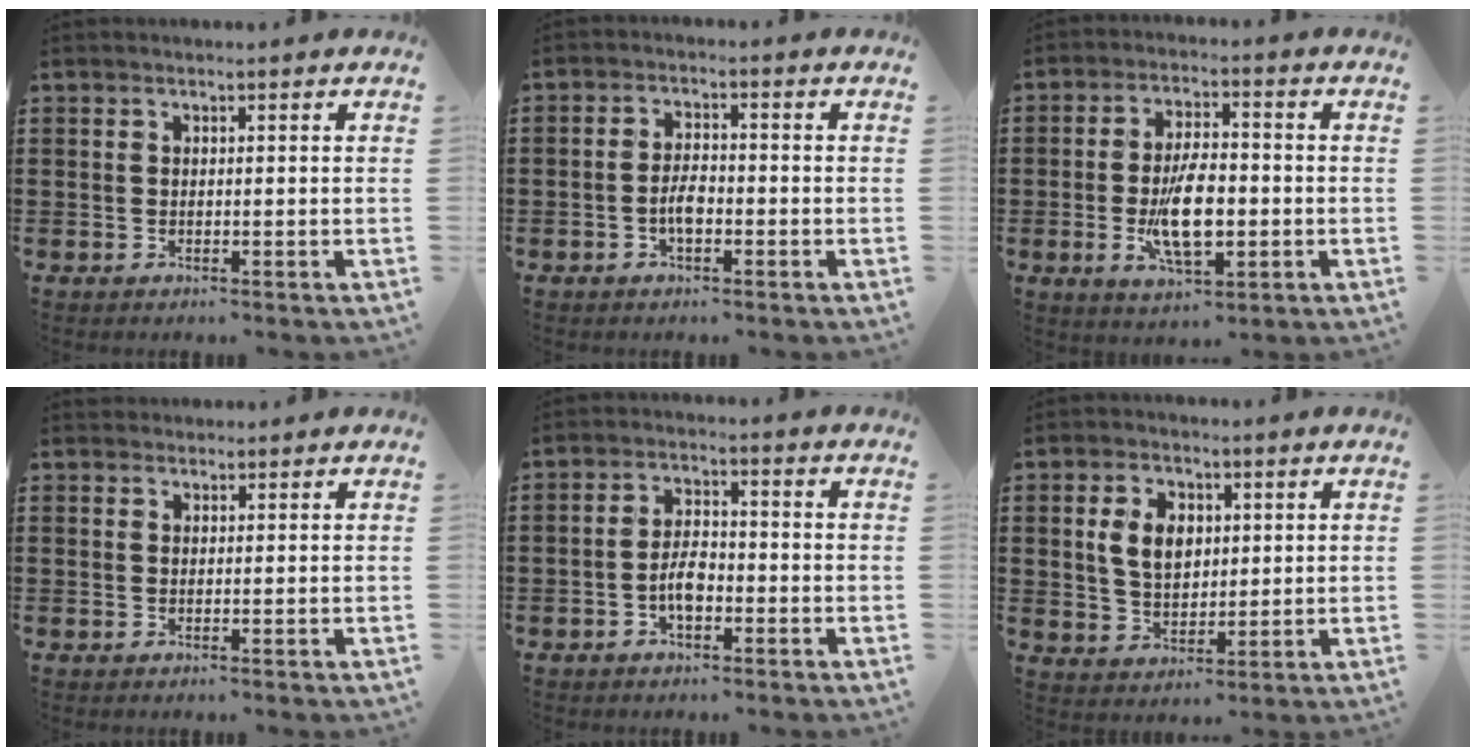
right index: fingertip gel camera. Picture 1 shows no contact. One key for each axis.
{"total": 3.5, "fx": -1.2, "fy": 1.5, "fz": 2.9, "tx": -0.068, "ty": -0.001, "tz": -0.026}
{"total": 9.9, "fx": -1.9, "fy": 4.2, "fz": 8.8, "tx": -0.172, "ty": -0.009, "tz": -0.035}
{"total": 0.9, "fx": 0.8, "fy": 0.5, "fz": -0.1, "tx": 0.002, "ty": 0.003, "tz": 0.016}
{"total": 4.4, "fx": -1.6, "fy": 2.1, "fz": 3.5, "tx": -0.076, "ty": 0.002, "tz": -0.034}
{"total": 6.0, "fx": 1.2, "fy": 4.2, "fz": 4.2, "tx": -0.094, "ty": 0.009, "tz": 0.015}